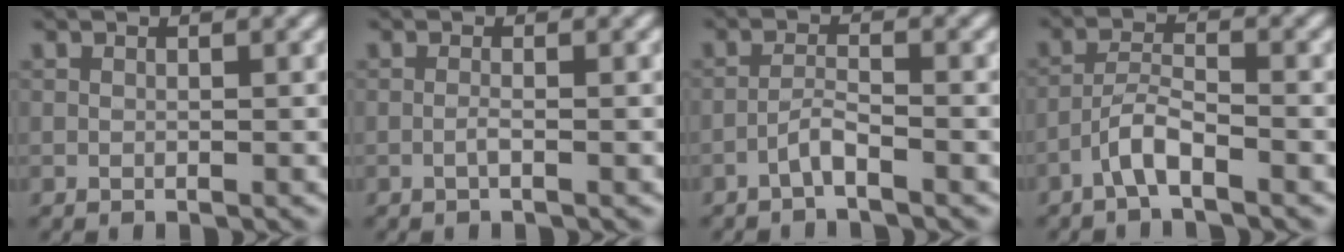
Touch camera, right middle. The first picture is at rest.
{"total": 0.7, "force": [-0.3, 0.1, 0.6], "torque": [-0.011, 0.001, -0.008]}
{"total": 1.6, "force": [-1.2, 0.1, 1.0], "torque": [-0.019, 0.008, -0.029]}
{"total": 2.7, "force": [-1.9, 0.5, 1.9], "torque": [-0.037, 0.010, -0.043]}